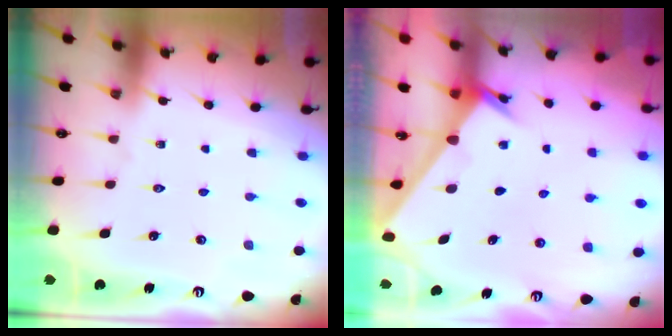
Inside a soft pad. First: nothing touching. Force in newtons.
{"total": 2.3, "press": 2.2, "slide": 0.2}